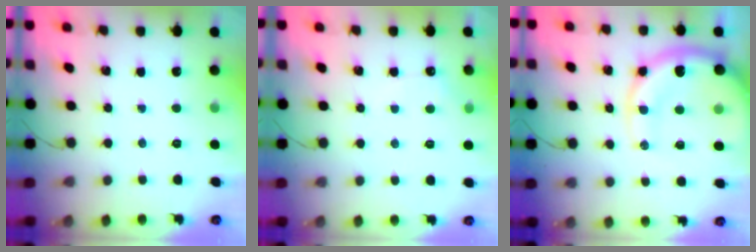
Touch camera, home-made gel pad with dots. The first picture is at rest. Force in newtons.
{"total": 4.4, "press": 4.4, "slide": 0.7}
{"total": 17.5, "press": 17.1, "slide": 3.8}